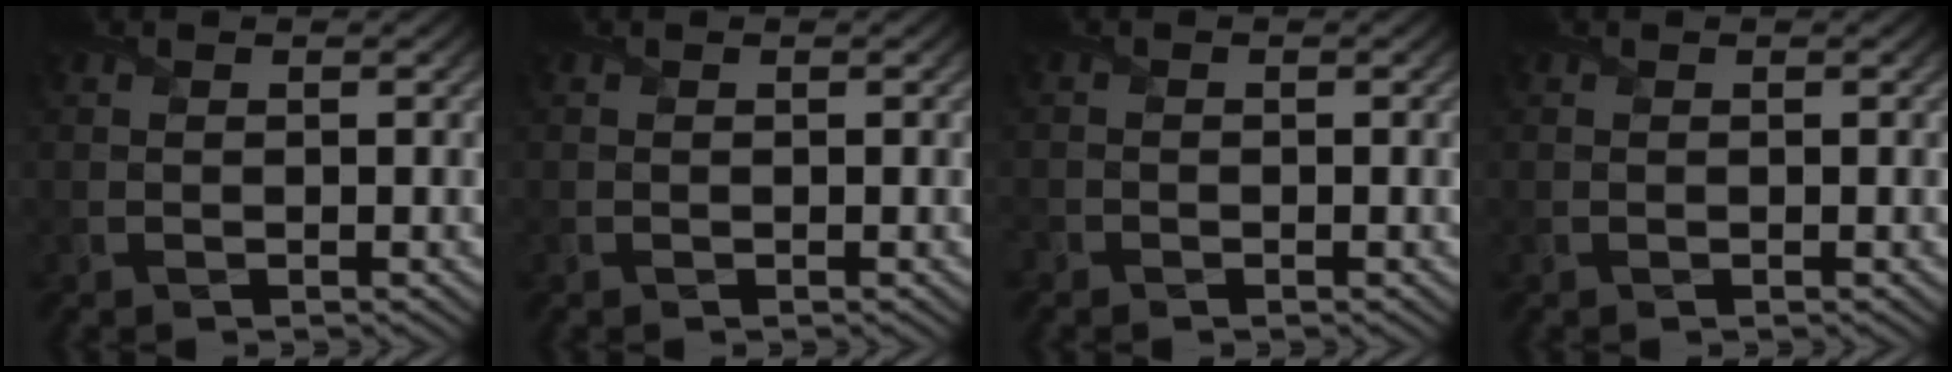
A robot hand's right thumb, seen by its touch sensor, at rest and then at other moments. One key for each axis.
{"total": 0.0}
{"total": 0.7, "fx": -0.6, "fy": 0.3, "fz": 0.0, "tx": -0.002, "ty": -0.003, "tz": -0.015}
{"total": 0.0}